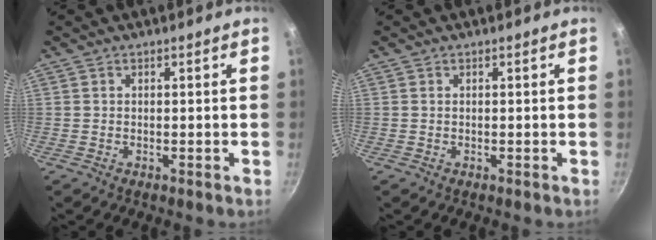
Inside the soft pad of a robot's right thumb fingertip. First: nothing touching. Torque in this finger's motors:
{"motor_torque": [0.22, 0.04, 0.12, 0.02, -0.01]}